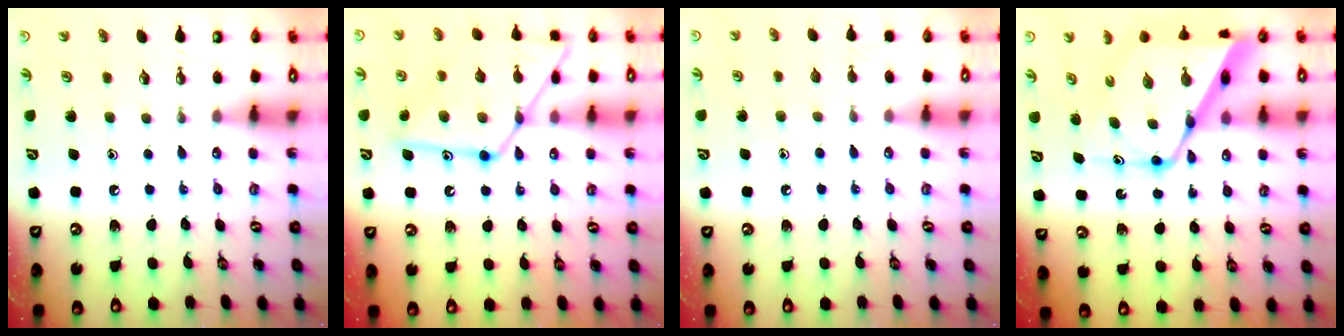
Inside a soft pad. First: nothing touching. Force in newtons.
{"total": 17.8, "press": 17.7, "slide": 1.5}
{"total": 5.5, "press": 5.5, "slide": 0.5}
{"total": 16.5, "press": 16.4, "slide": 1.4}